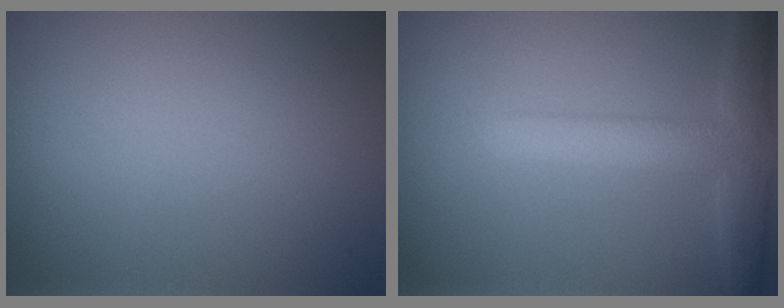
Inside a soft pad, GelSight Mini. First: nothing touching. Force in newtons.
{"total": 5.1, "press": 5.0, "slide": 0.5}